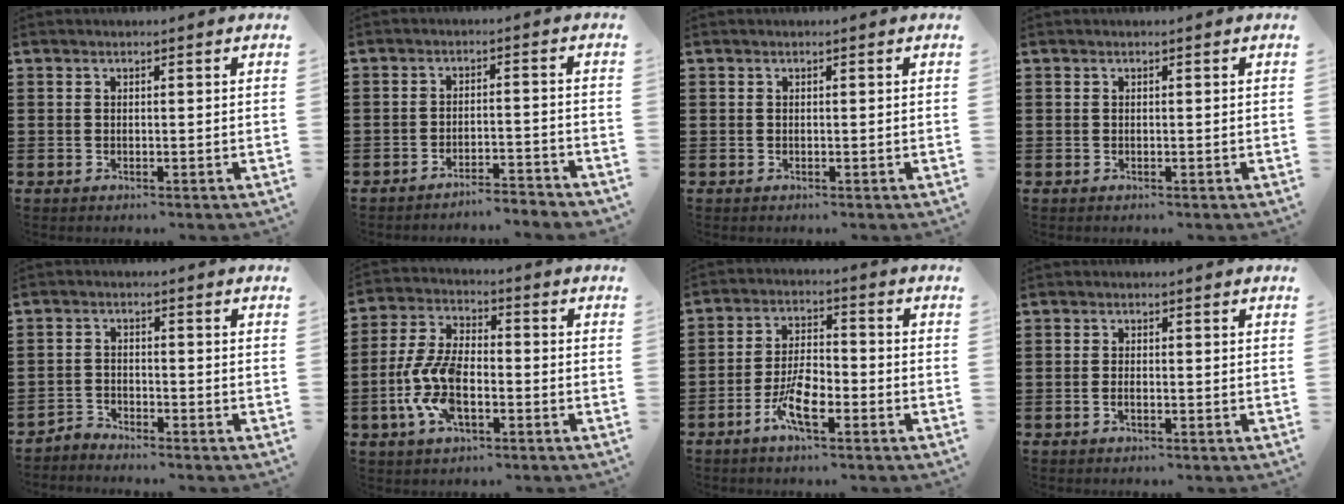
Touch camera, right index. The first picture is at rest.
{"total": 3.6, "force": [-3.6, -0.2, 0.4], "torque": [-0.012, -0.001, -0.077]}
{"total": 0.0}
{"total": 0.0}
{"total": 2.7, "force": [-2.7, 0.1, -0.2], "torque": [-0.005, 0.003, -0.058]}
{"total": 9.6, "force": [-2.8, 4.6, 7.9], "torque": [-0.189, -0.005, -0.057]}
{"total": 6.9, "force": [-3.6, 2.4, 5.4], "torque": [-0.119, 0.000, -0.070]}
{"total": 0.9, "force": [-0.4, 0.1, 0.8], "torque": [-0.018, -0.009, -0.004]}